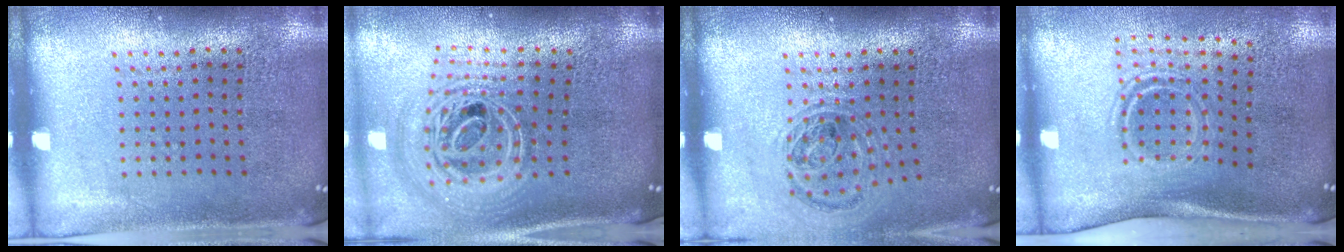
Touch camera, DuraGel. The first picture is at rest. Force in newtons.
{"total": 2.9, "press": 2.0, "slide": 2.1}
{"total": 1.0, "press": 1.0, "slide": 0.1}
{"total": 1.9, "press": 1.1, "slide": 1.5}